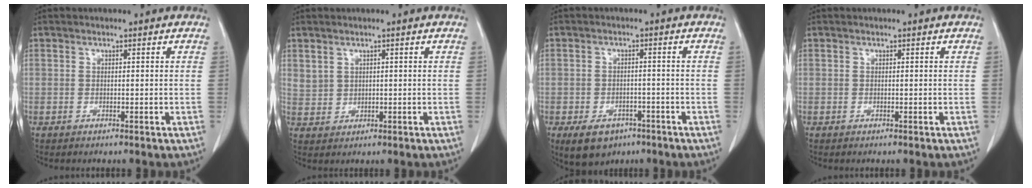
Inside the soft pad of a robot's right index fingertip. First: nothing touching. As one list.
[{"total": 2.4, "force": [1.2, 2.0, 0.6], "torque": [-0.008, 0.004, 0.029]}, {"total": 6.8, "force": [-4.1, 4.4, 3.1], "torque": [-0.054, -0.001, -0.056]}, {"total": 0.0}]